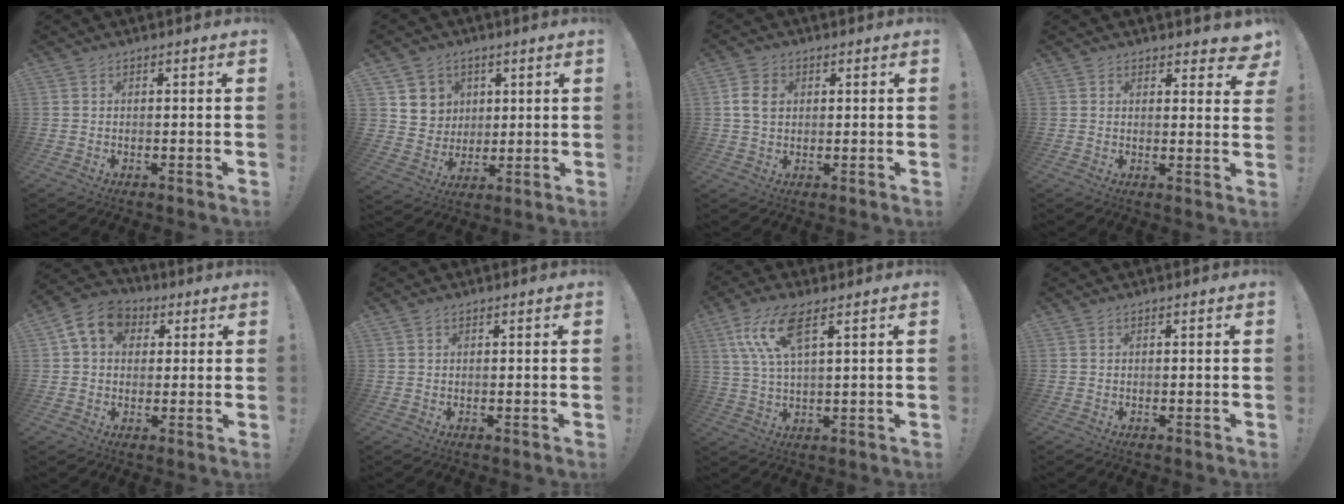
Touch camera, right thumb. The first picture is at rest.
{"total": 7.6, "force": [3.4, 6.8, 0.3], "torque": [-0.006, -0.031, 0.070]}
{"total": 5.9, "force": [1.0, 4.6, 3.6], "torque": [-0.064, 0.009, 0.021]}
{"total": 3.9, "force": [2.8, 2.3, 1.4], "torque": [-0.006, -0.018, 0.049]}
{"total": 10.7, "force": [3.5, 8.4, 5.7], "torque": [-0.090, 0.001, 0.071]}
{"total": 0.5, "force": [0.3, 0.4, 0.1], "torque": [0.003, -0.001, 0.006]}
{"total": 11.4, "force": [5.3, 3.5, 9.5], "torque": [-0.183, -0.010, 0.097]}
{"total": 0.0}